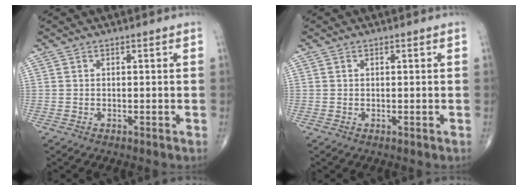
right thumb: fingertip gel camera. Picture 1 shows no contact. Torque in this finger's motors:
{"motor_torque": [-0.08, -0.01, 0.16, 0.21, 0.02]}